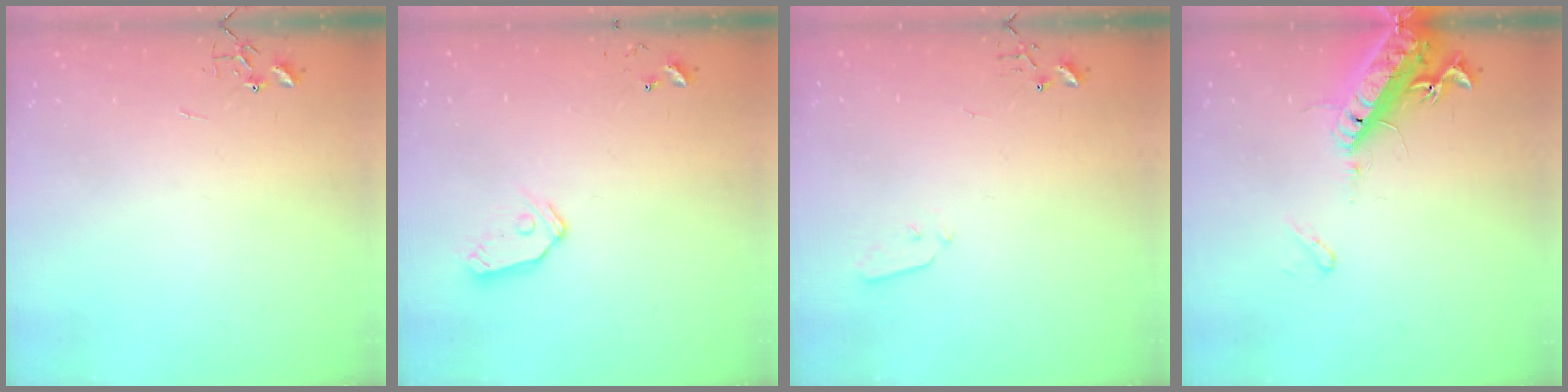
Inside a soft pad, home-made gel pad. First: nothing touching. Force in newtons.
{"total": 8.1, "press": 8.1, "slide": 0.7}
{"total": 3.5, "press": 3.4, "slide": 0.6}
{"total": 16.9, "press": 16.5, "slide": 3.9}